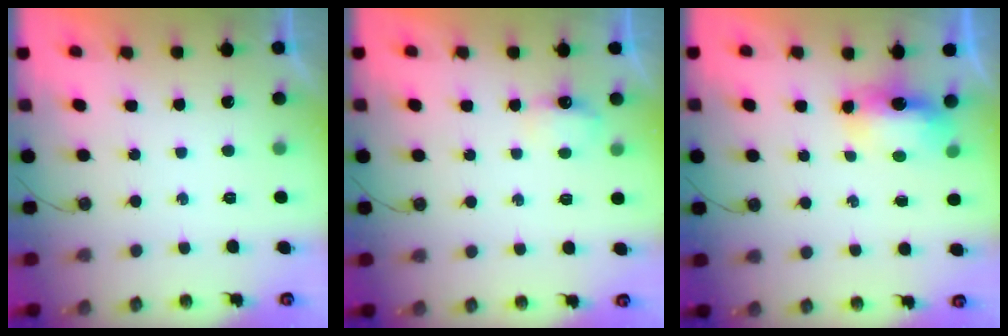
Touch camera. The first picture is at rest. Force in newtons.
{"total": 4.8, "press": 4.7, "slide": 0.7}
{"total": 7.0, "press": 7.0, "slide": 0.5}